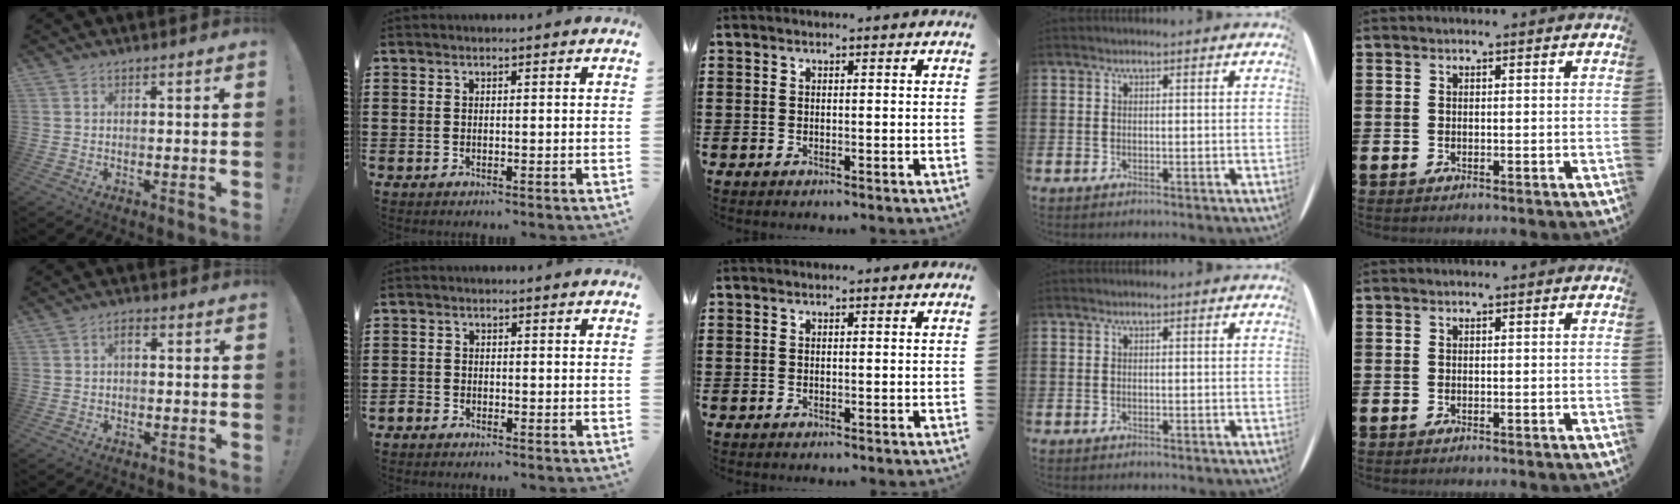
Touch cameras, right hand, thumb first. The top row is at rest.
{"thumb": {"total": 2.3, "force": [0.4, 1.9, 1.2], "torque": [-0.012, -0.001, 0.003]}, "index": {"total": 1.2, "force": [-1.1, 0.4, 0.0], "torque": [-0.004, 0.003, -0.024]}}